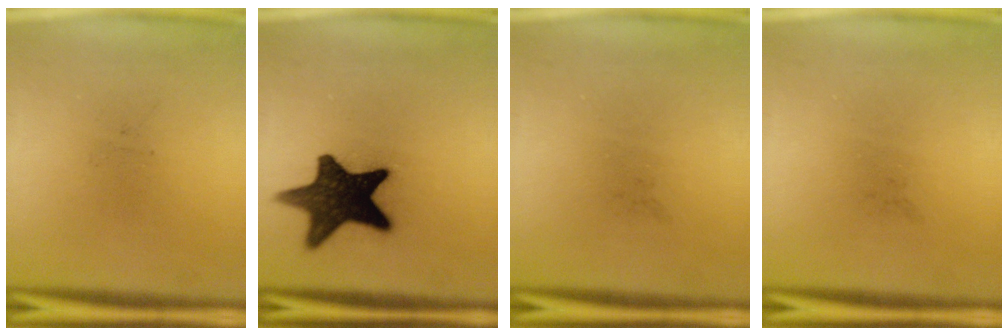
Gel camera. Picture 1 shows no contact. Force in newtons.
{"total": 15.9}
{"total": 0.0}
{"total": 0.0}